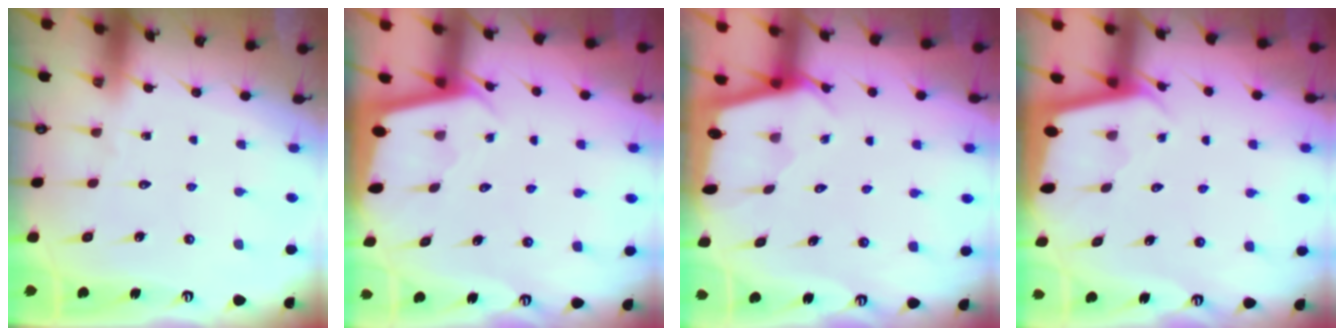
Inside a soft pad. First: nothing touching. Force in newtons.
{"total": 1.9, "press": 1.9, "slide": 0.0}
{"total": 1.6, "press": 1.5, "slide": 0.2}
{"total": 1.9, "press": 1.9, "slide": 0.1}